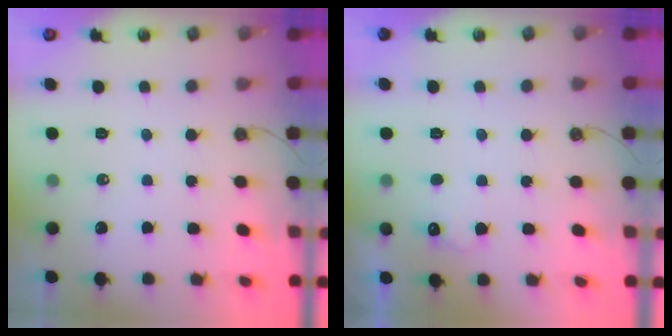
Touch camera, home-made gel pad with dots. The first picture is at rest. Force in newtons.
{"total": 5.7, "press": 5.5, "slide": 1.3}